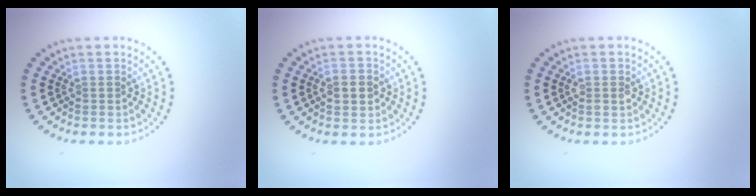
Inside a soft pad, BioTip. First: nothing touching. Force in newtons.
{"total": 2.2, "press": 2.2, "slide": 0.4}
{"total": 1.1, "press": 1.1, "slide": 0.4}